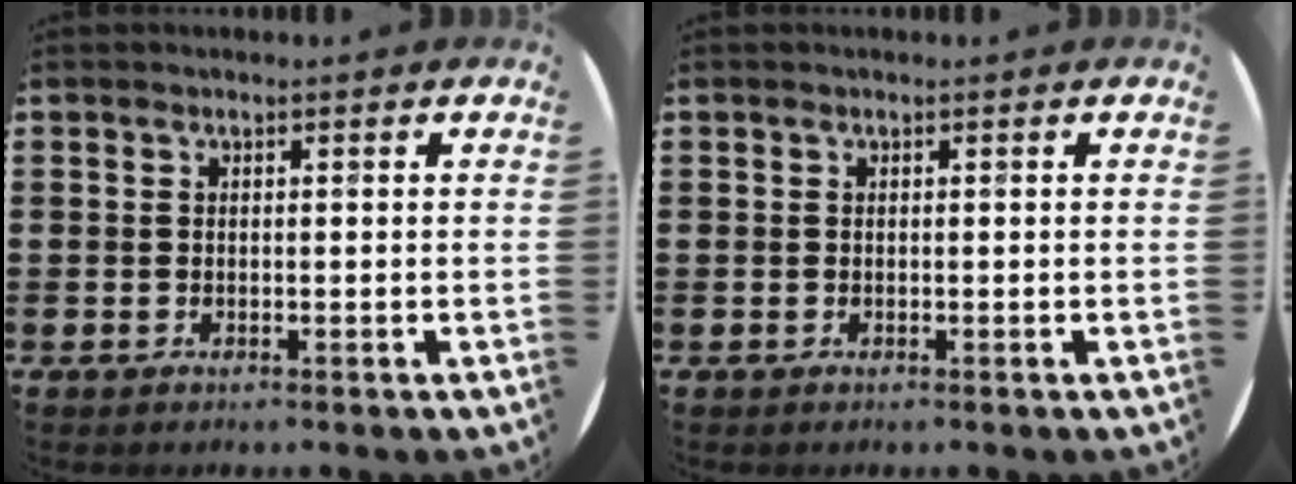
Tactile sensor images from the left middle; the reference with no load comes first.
{"total": 0.0}